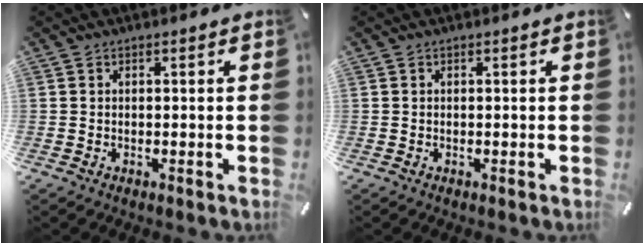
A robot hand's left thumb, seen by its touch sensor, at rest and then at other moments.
{"total": 0.0}